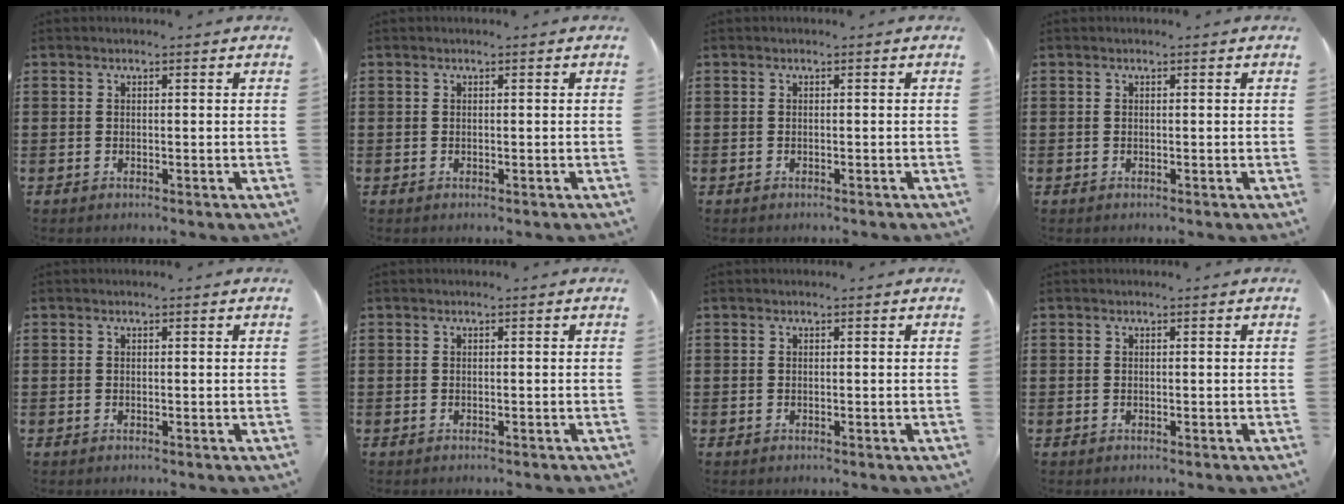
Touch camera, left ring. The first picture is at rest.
{"total": 0.0}
{"total": 0.0}
{"total": 0.0}
{"total": 0.0}
{"total": 0.0}
{"total": 0.0}
{"total": 0.0}